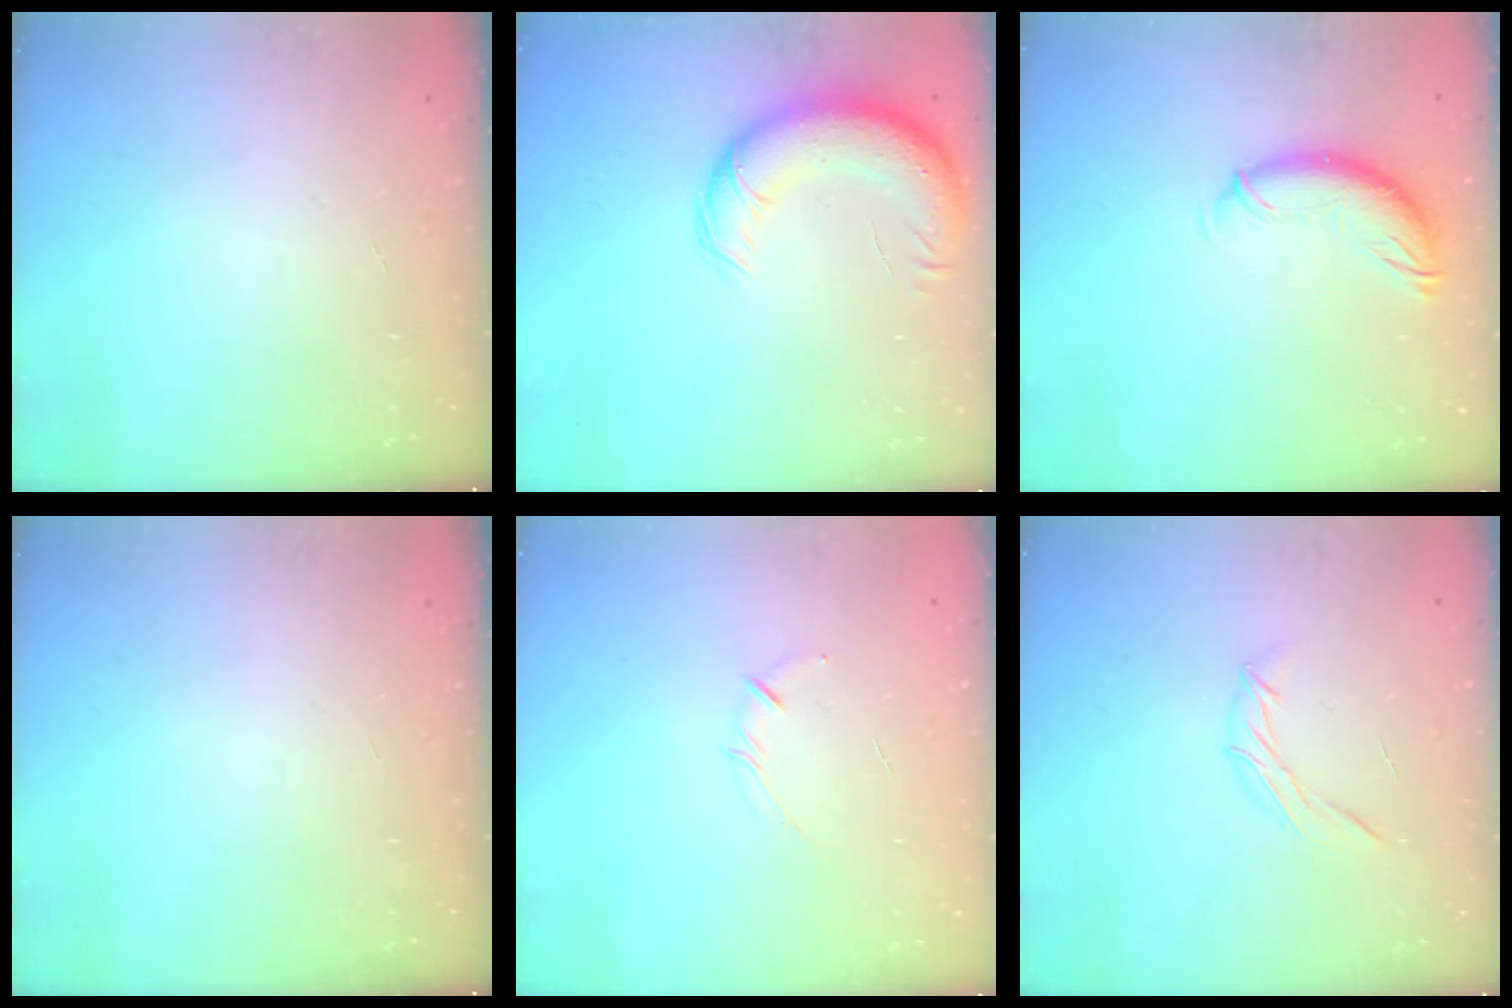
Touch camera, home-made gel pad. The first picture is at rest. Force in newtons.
{"total": 14.8, "press": 14.3, "slide": 3.9}
{"total": 11.0, "press": 10.9, "slide": 1.6}
{"total": 0.0}
{"total": 2.5, "press": 2.4, "slide": 0.4}
{"total": 6.7, "press": 6.6, "slide": 1.3}